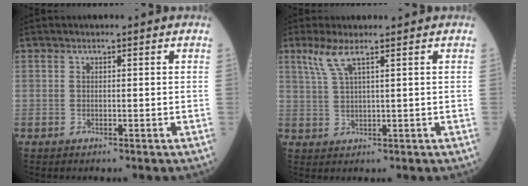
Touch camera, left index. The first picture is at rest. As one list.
[{"total": 3.6, "force": [2.1, -0.1, 2.9], "torque": [-0.076, 0.007, 0.051]}]